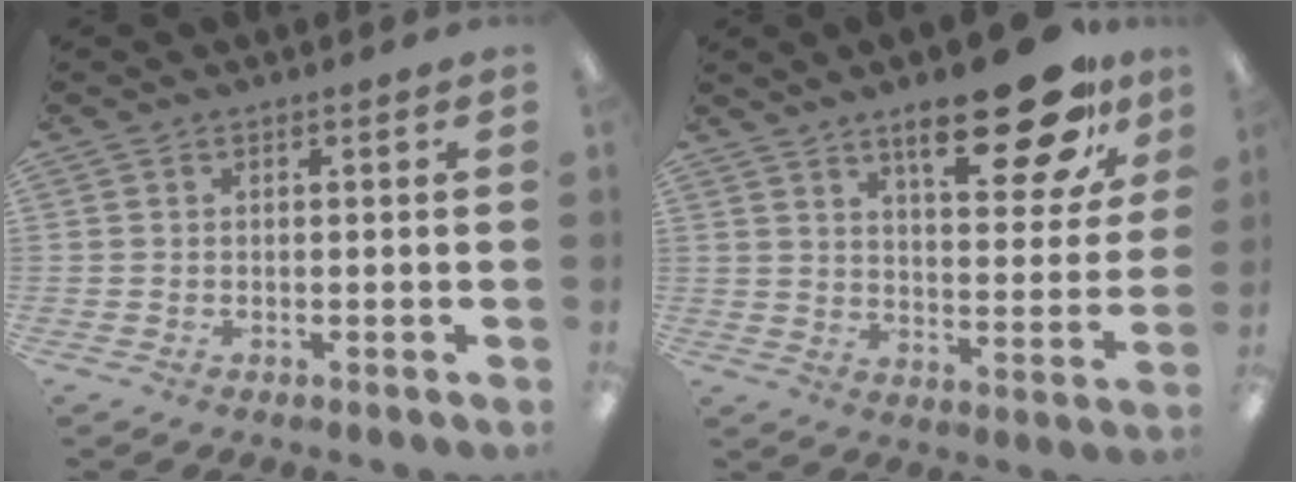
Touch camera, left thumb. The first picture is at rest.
{"total": 20.8, "force": [13.4, 6.8, 14.4], "torque": [-0.199, -0.074, 0.208]}